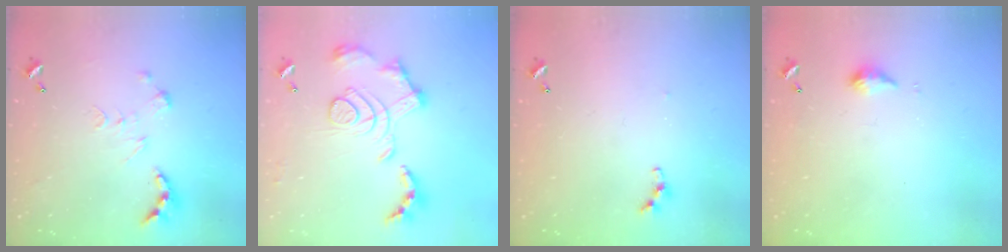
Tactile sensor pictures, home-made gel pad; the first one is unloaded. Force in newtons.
{"total": 2.1, "press": 1.4, "slide": 1.5}
{"total": 4.4, "press": 4.4, "slide": 0.5}
{"total": 4.4, "press": 4.3, "slide": 0.8}